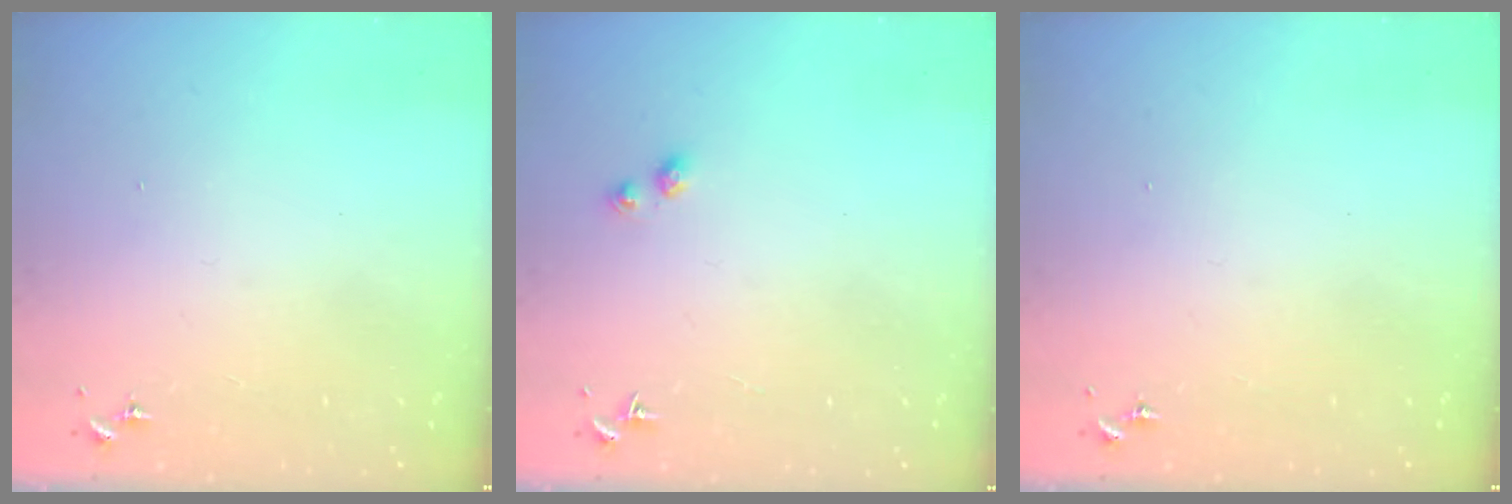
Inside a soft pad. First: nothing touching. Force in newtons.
{"total": 2.6, "press": 2.6, "slide": 0.5}
{"total": 0.0}